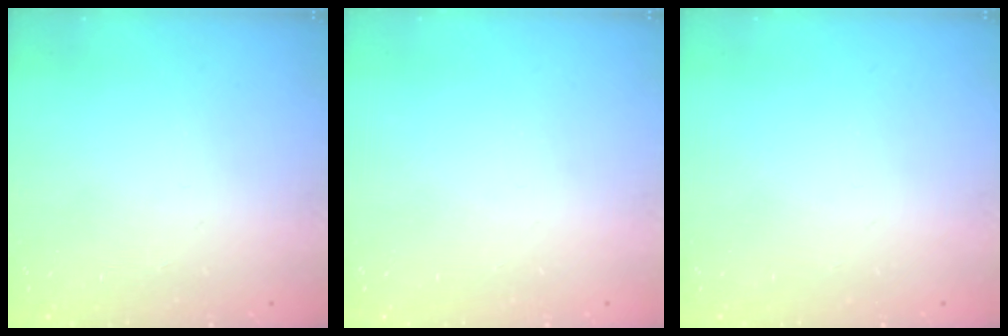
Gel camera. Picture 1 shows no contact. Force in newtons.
{"total": 0.0}
{"total": 0.0}